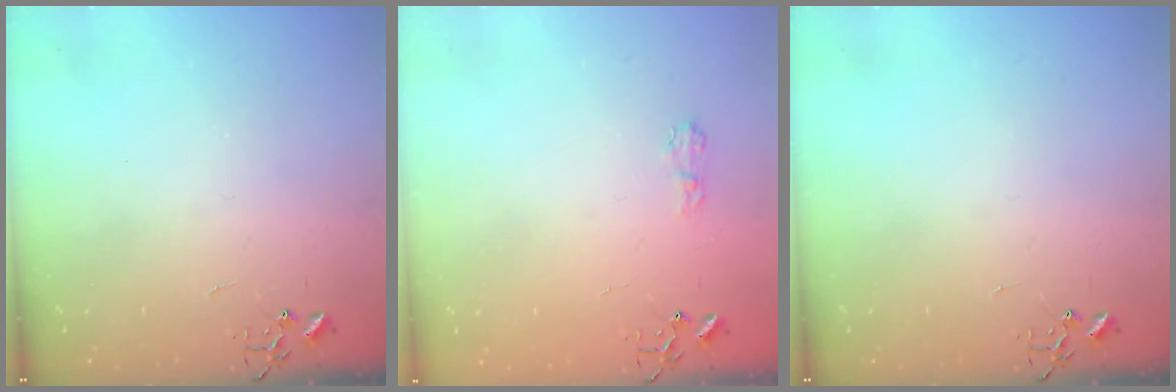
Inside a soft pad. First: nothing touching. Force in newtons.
{"total": 4.1, "press": 4.1, "slide": 0.6}
{"total": 0.0}